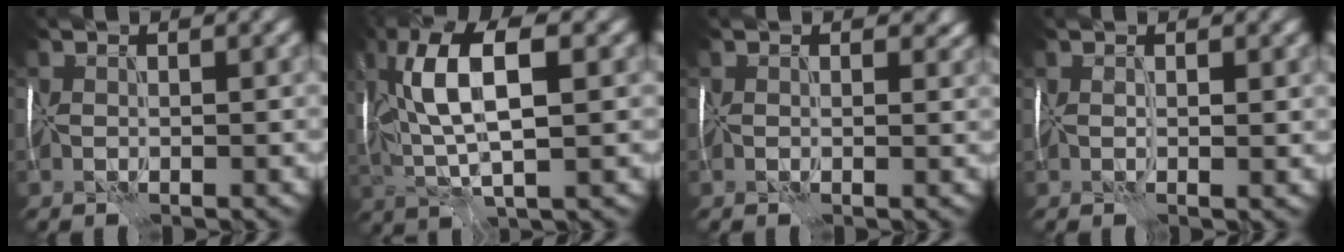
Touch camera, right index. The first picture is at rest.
{"total": 9.6, "force": [1.7, 3.3, 8.8], "torque": [-0.179, 0.015, 0.026]}
{"total": 1.9, "force": [0.9, 1.5, 0.8], "torque": [-0.013, -0.009, 0.006]}
{"total": 1.3, "force": [0.4, 0.4, 1.2], "torque": [-0.021, -0.004, 0.009]}